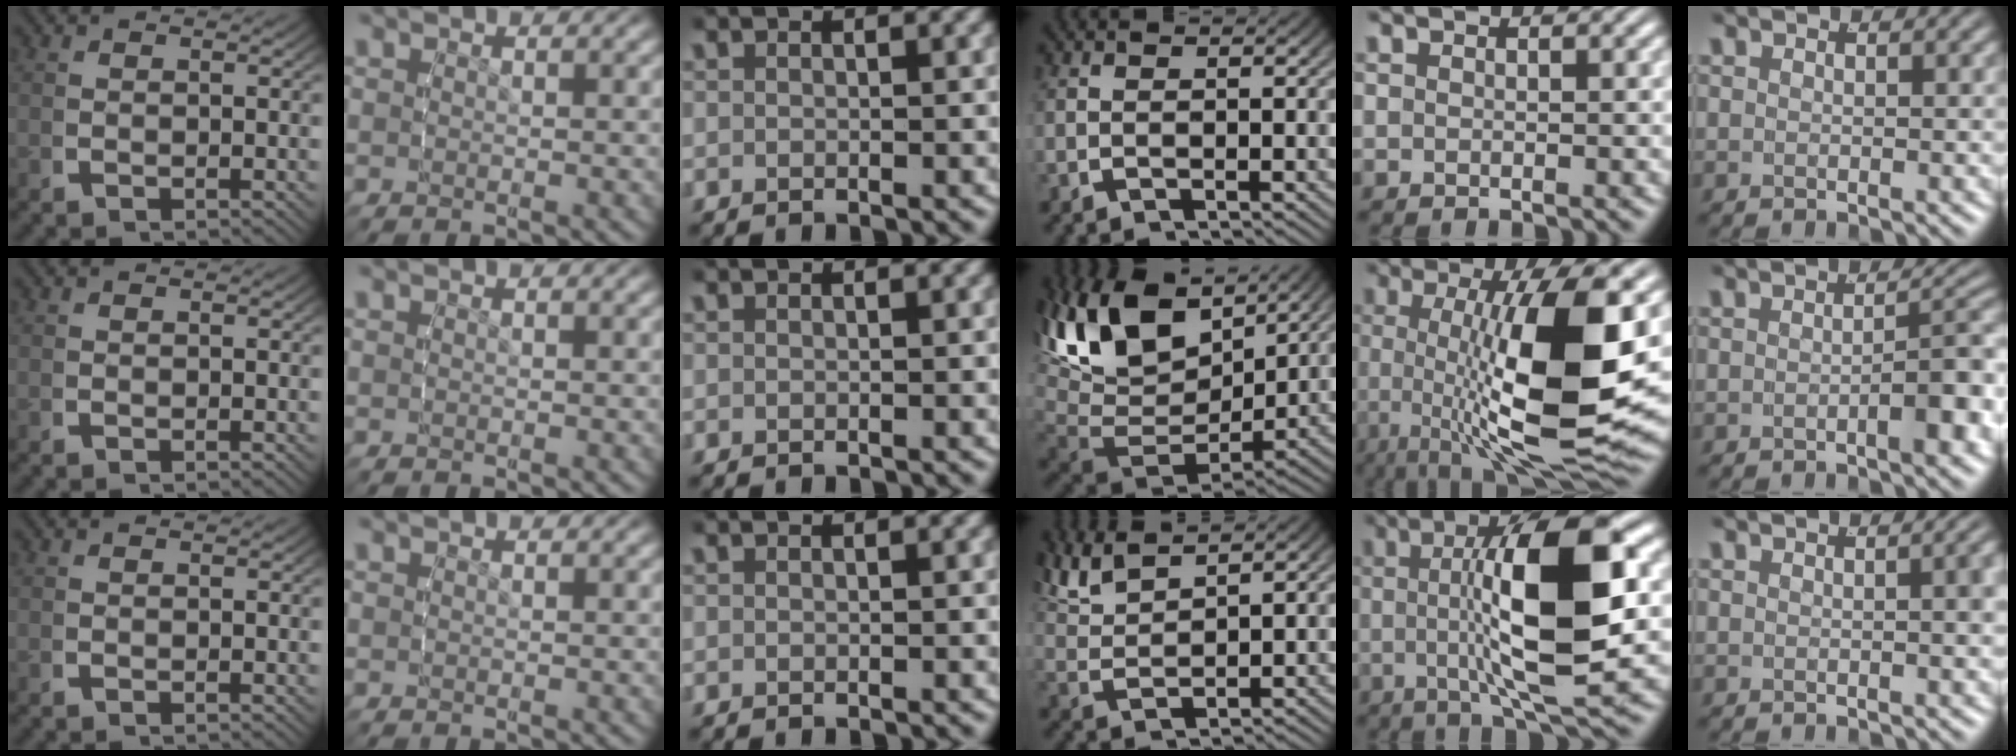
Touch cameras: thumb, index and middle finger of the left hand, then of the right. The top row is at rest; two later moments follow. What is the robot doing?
{"motion": "lift_and_place", "object": "screwdriver"}